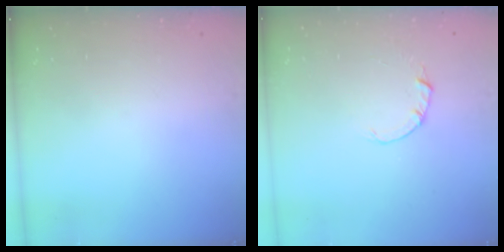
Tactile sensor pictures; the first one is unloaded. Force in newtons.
{"total": 2.0, "press": 2.0, "slide": 0.3}